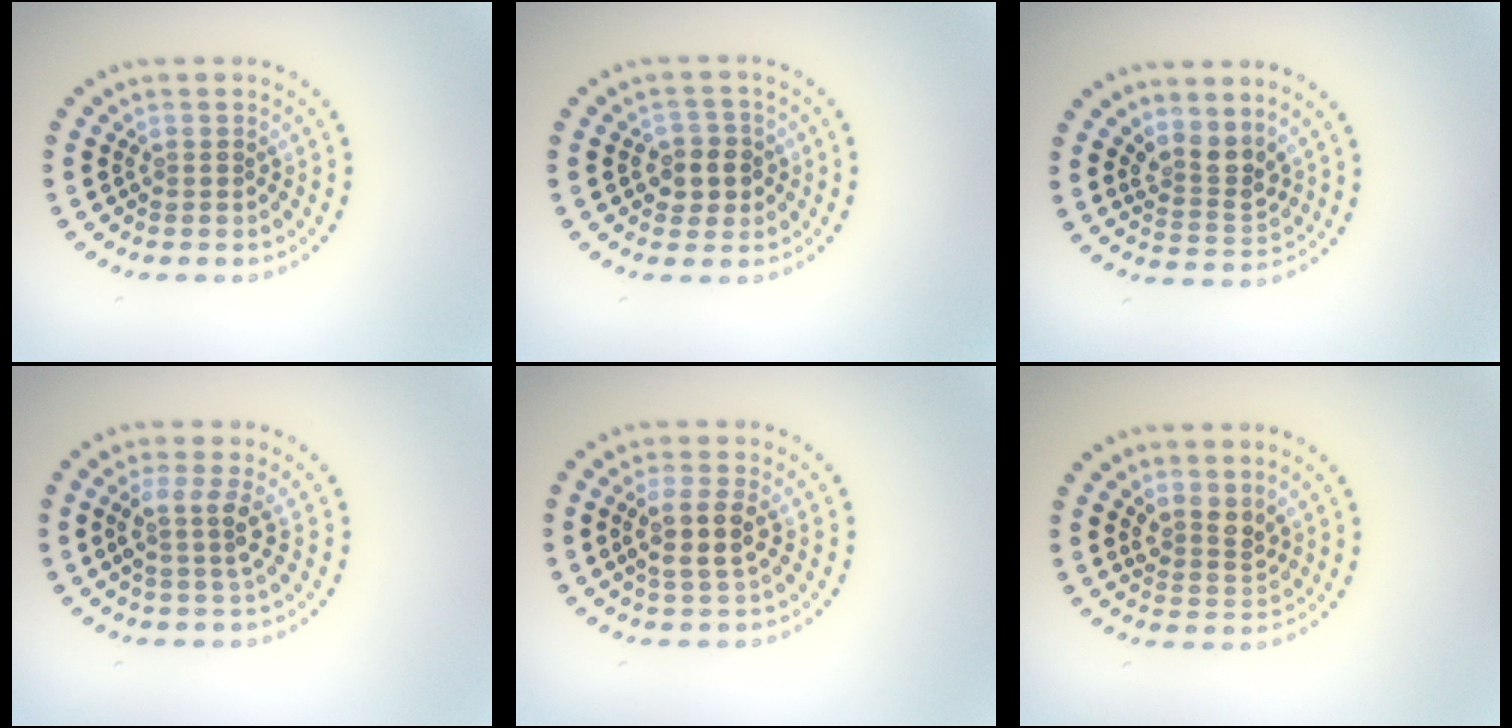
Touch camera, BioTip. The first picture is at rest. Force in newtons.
{"total": 2.7, "press": 2.5, "slide": 0.8}
{"total": 2.7, "press": 2.0, "slide": 1.8}
{"total": 2.4, "press": 1.8, "slide": 1.6}
{"total": 2.9, "press": 2.6, "slide": 1.4}
{"total": 2.1, "press": 1.6, "slide": 1.4}